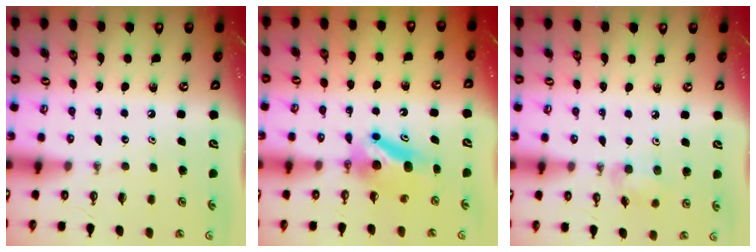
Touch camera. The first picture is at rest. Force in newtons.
{"total": 8.0, "press": 6.8, "slide": 4.1}
{"total": 7.4, "press": 7.3, "slide": 1.5}